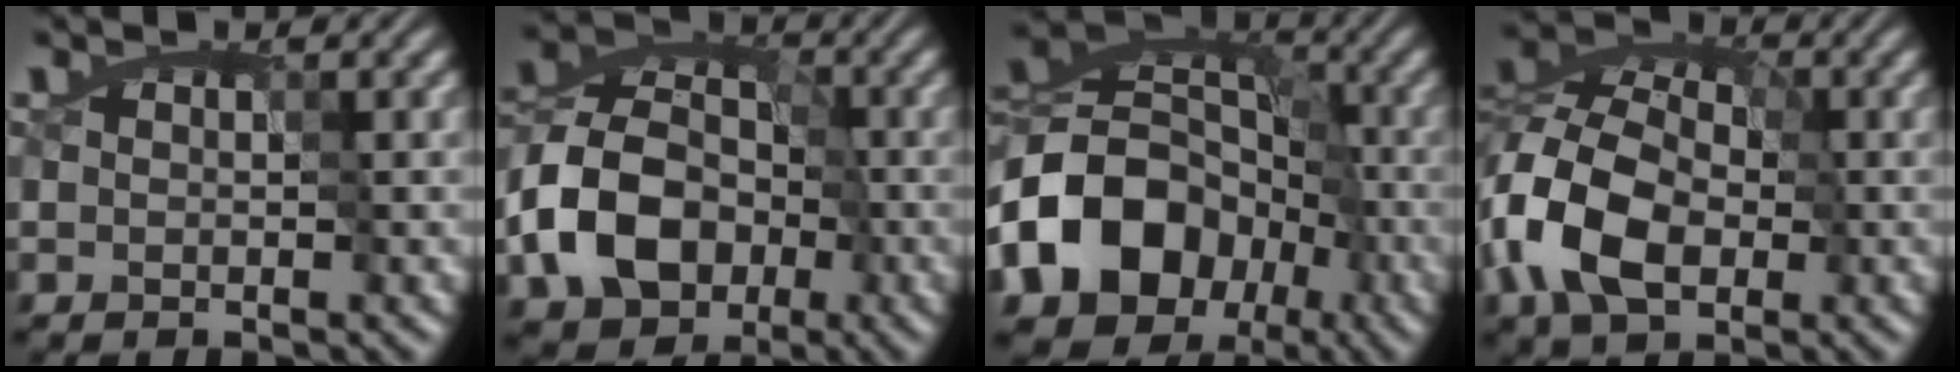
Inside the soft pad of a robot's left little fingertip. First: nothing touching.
{"total": 8.0, "force": [-4.3, 5.6, 3.8], "torque": [-0.064, 0.003, -0.084]}
{"total": 14.3, "force": [-7.1, 10.4, 6.6], "torque": [-0.131, -0.004, -0.130]}
{"total": 9.1, "force": [-4.6, 5.7, 5.4], "torque": [-0.125, 0.006, -0.102]}